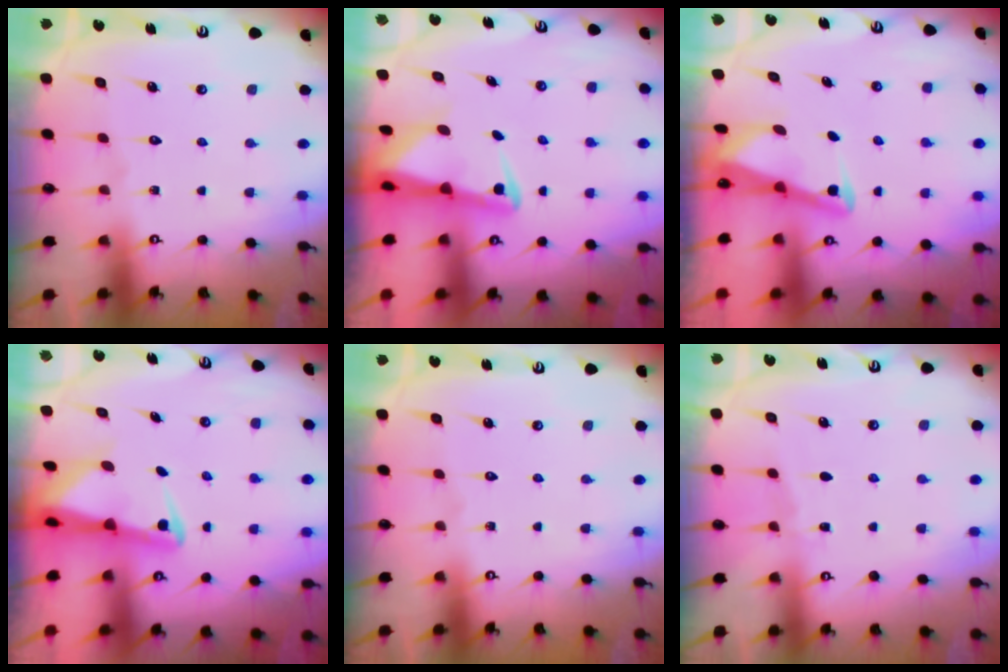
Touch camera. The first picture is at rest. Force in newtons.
{"total": 2.8, "press": 2.8, "slide": 0.5}
{"total": 3.0, "press": 3.0, "slide": 0.4}
{"total": 2.8, "press": 2.8, "slide": 0.5}
{"total": 0.0}
{"total": 2.9, "press": 2.9, "slide": 0.4}